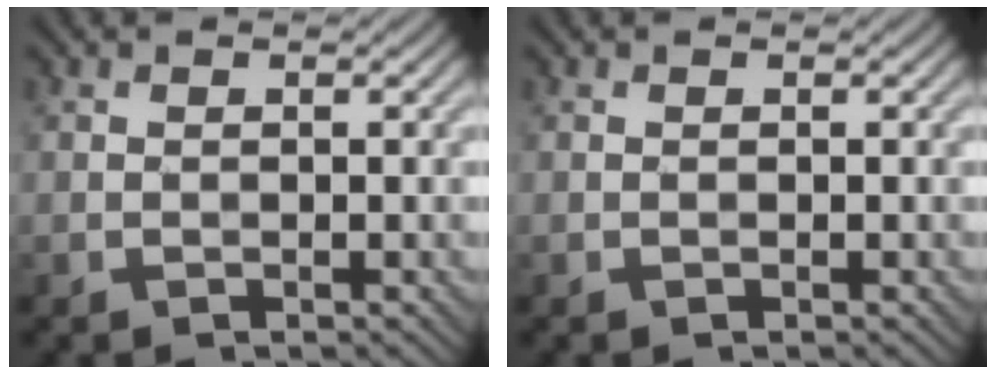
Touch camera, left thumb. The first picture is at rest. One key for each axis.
{"total": 0.0}